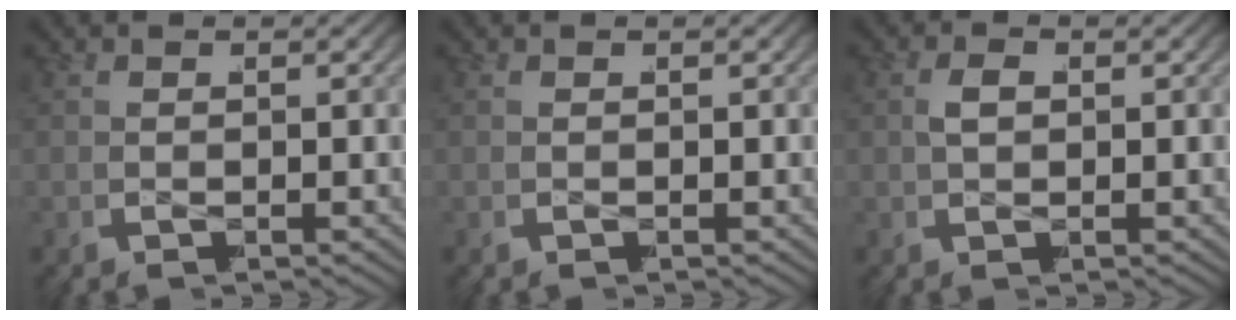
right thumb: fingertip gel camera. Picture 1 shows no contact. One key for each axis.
{"total": 0.0}
{"total": 1.3, "fx": 0.2, "fy": 0.8, "fz": 1.0, "tx": -0.010, "ty": 0.001, "tz": 0.003}